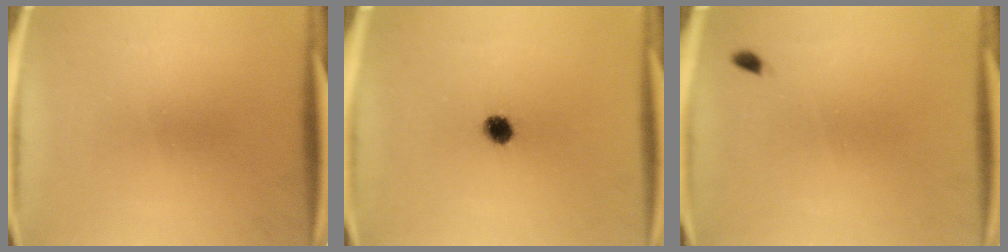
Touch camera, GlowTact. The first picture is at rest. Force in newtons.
{"total": 3.9}
{"total": 0.7}